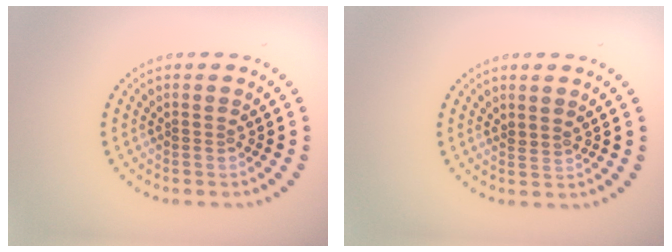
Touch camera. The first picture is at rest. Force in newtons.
{"total": 0.6, "press": 0.3, "slide": 0.6}